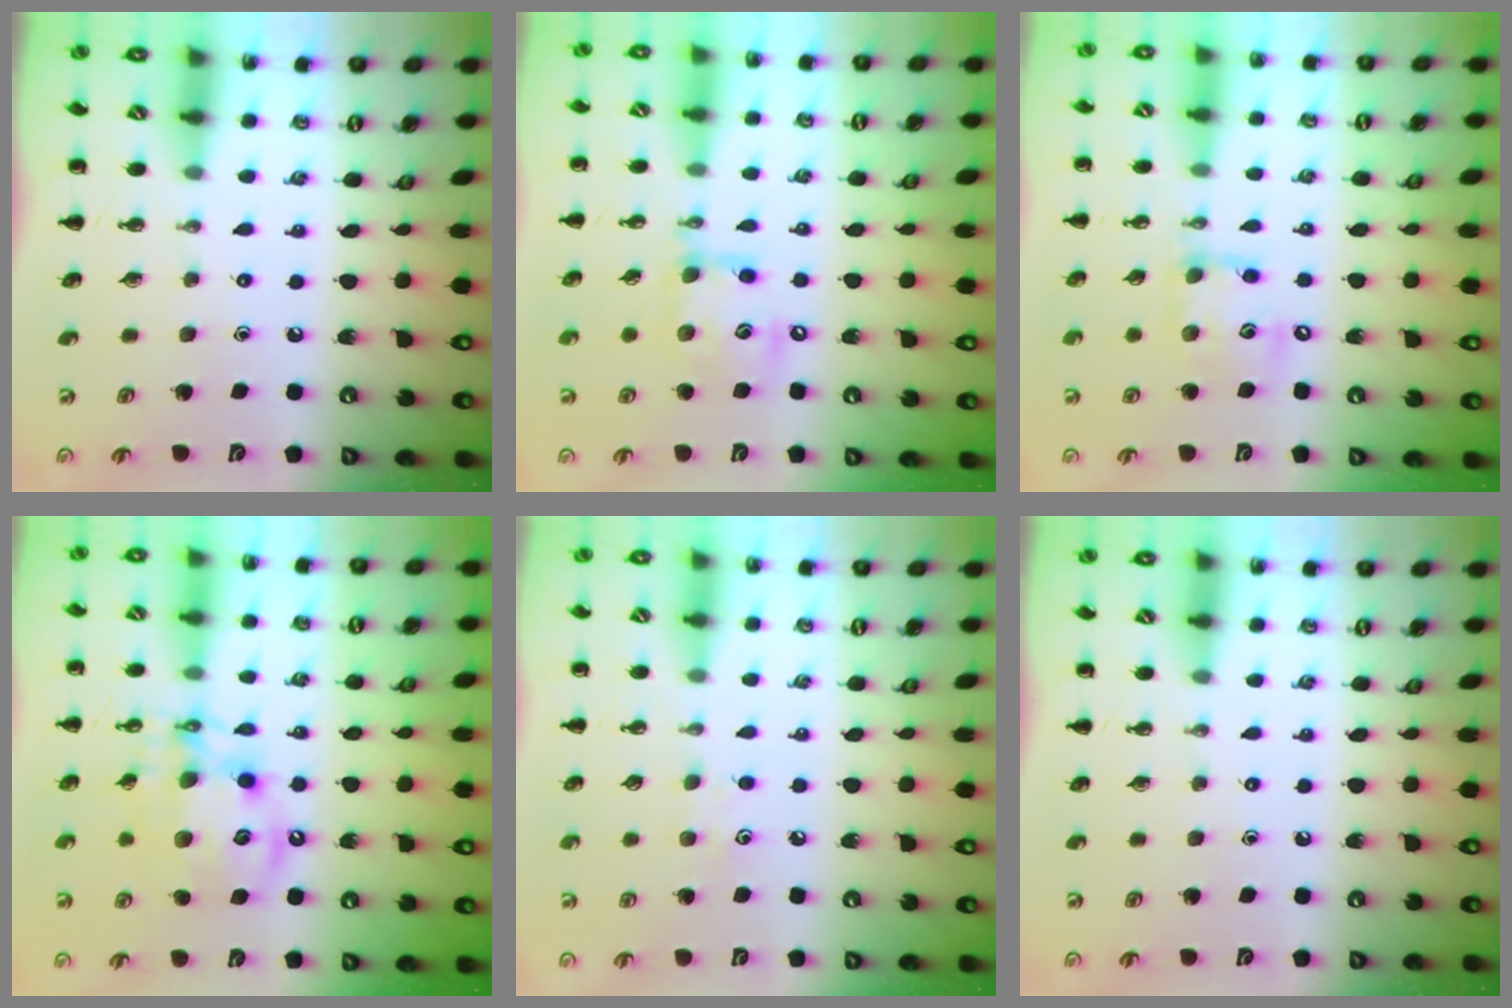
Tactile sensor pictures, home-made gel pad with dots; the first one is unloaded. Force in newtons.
{"total": 12.2, "press": 12.1, "slide": 1.8}
{"total": 11.2, "press": 11.0, "slide": 1.9}
{"total": 12.4, "press": 12.0, "slide": 3.0}
{"total": 5.7, "press": 5.4, "slide": 1.7}
{"total": 0.0}